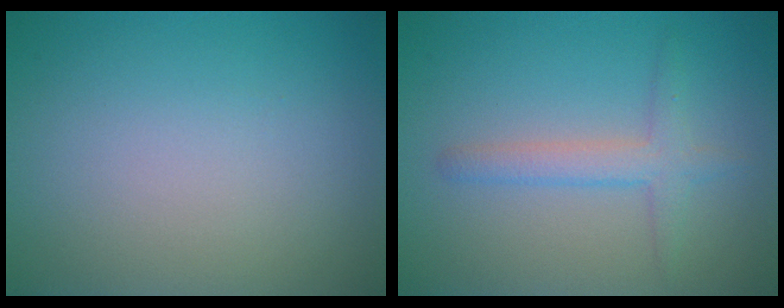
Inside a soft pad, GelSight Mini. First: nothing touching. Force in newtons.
{"total": 2.4, "press": 2.4, "slide": 0.1}